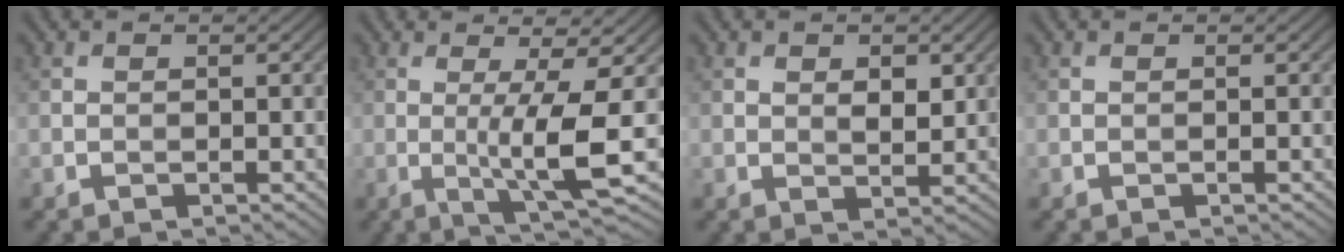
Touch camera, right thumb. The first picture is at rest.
{"total": 7.5, "force": [-0.3, 0.7, 7.5], "torque": [-0.137, 0.005, 0.001]}
{"total": 3.0, "force": [1.0, 1.6, 2.3], "torque": [-0.038, -0.004, 0.019]}
{"total": 0.0}